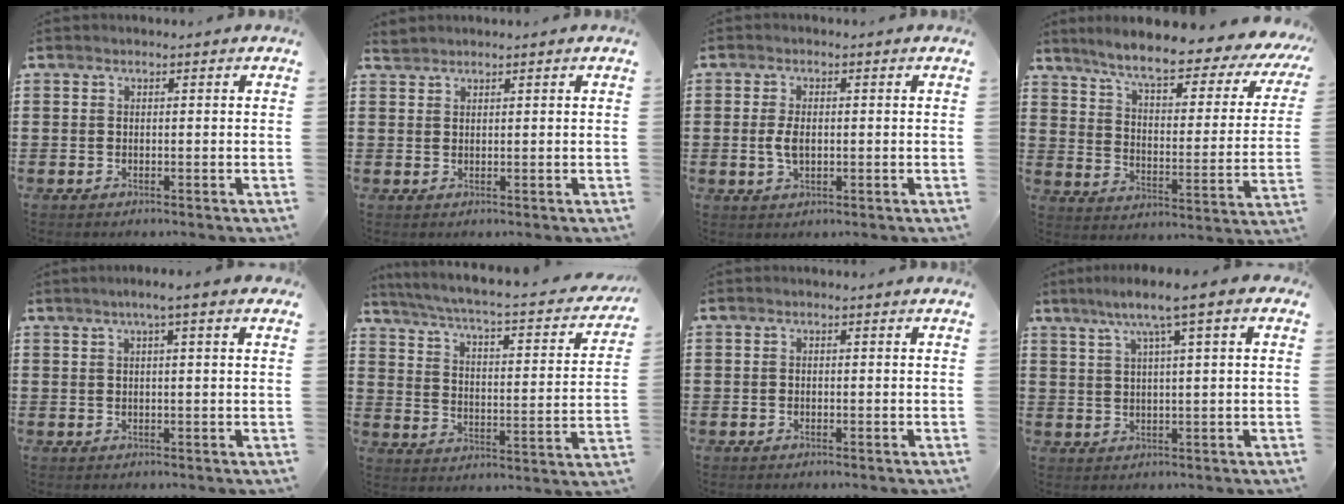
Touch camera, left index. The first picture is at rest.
{"total": 1.1, "force": [1.1, 0.1, 0.1], "torque": [-0.004, -0.001, 0.021]}
{"total": 3.5, "force": [0.0, 1.8, 3.0], "torque": [-0.075, -0.001, -0.006]}
{"total": 7.8, "force": [6.3, 0.4, 4.6], "torque": [-0.105, -0.037, 0.097]}
{"total": 2.4, "force": [1.1, -0.2, 2.1], "torque": [-0.041, 0.002, 0.018]}
{"total": 3.9, "force": [3.0, -0.2, 2.5], "torque": [-0.067, -0.035, 0.040]}
{"total": 0.6, "force": [-0.4, 0.3, 0.1], "torque": [-0.004, 0.000, -0.009]}
{"total": 5.4, "force": [2.3, 0.2, 4.9], "torque": [-0.104, 0.004, 0.034]}